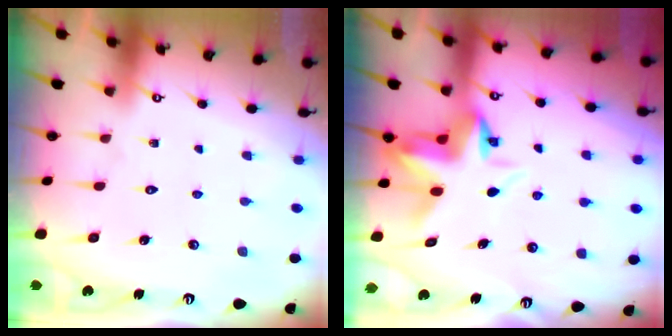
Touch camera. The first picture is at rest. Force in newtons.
{"total": 5.1, "press": 4.9, "slide": 1.3}